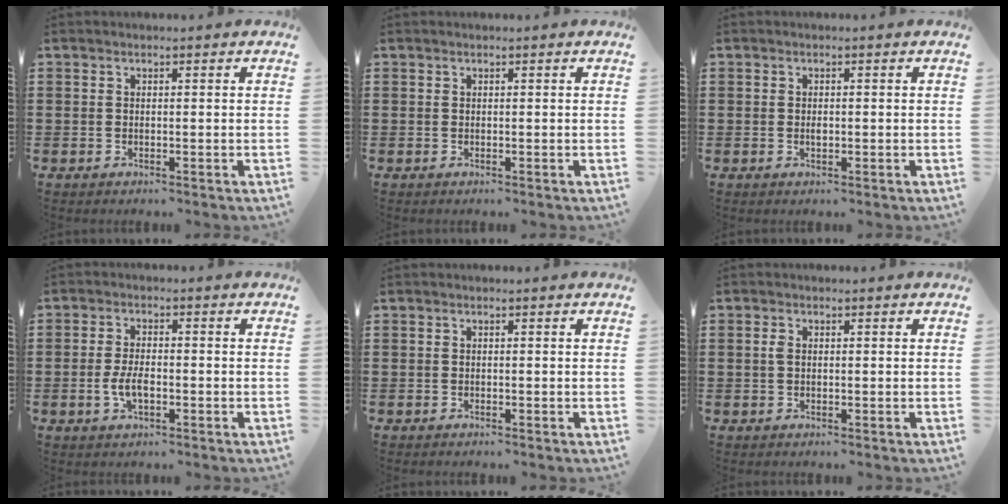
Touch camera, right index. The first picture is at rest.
{"total": 0.0}
{"total": 1.1, "force": [-0.2, 0.5, 0.9], "torque": [-0.018, 0.000, -0.003]}
{"total": 4.1, "force": [-1.1, 1.8, 3.5], "torque": [-0.076, 0.001, -0.022]}
{"total": 0.0}
{"total": 1.2, "force": [0.1, 0.6, 1.1], "torque": [-0.023, 0.003, 0.000]}